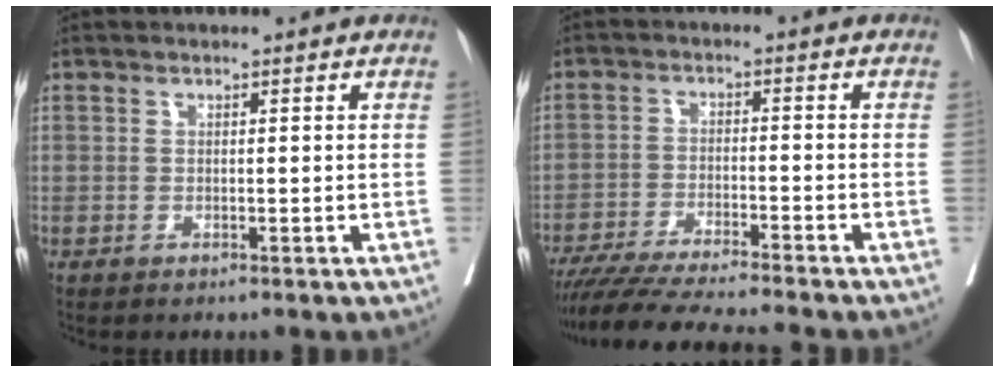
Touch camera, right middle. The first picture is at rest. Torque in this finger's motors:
{"motor_torque": [1.07, -1.07, 0.17, 0.05]}